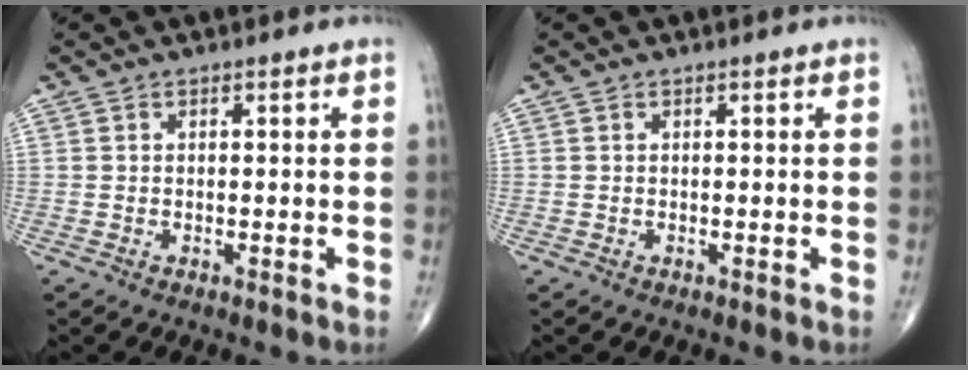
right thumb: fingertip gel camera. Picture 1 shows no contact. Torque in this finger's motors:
{"motor_torque": [0.24, -0.01, 0.32, 0.20, -0.02]}